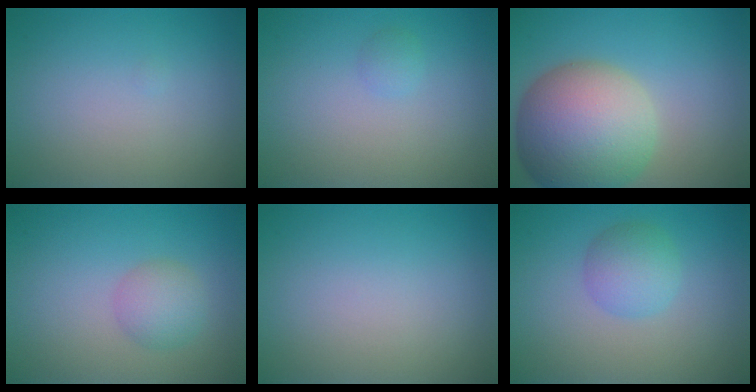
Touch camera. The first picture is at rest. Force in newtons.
{"total": 0.8, "press": 0.8, "slide": 0.0}
{"total": 11.7, "press": 11.7, "slide": 0.6}
{"total": 2.4, "press": 2.4, "slide": 0.1}
{"total": 0.0}
{"total": 2.9, "press": 2.9, "slide": 0.1}